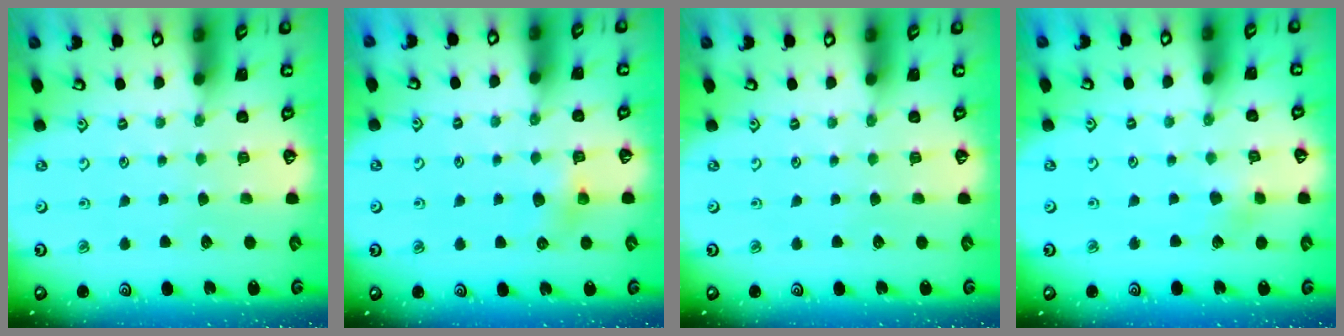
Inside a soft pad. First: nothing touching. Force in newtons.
{"total": 4.4, "press": 4.4, "slide": 0.3}
{"total": 0.0}
{"total": 3.9, "press": 3.9, "slide": 0.5}